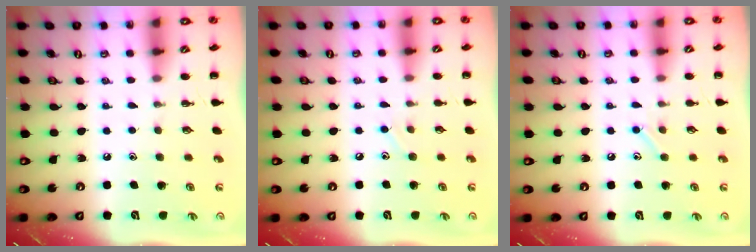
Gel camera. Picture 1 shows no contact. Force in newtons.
{"total": 4.7, "press": 4.5, "slide": 1.5}
{"total": 5.8, "press": 5.8, "slide": 0.9}